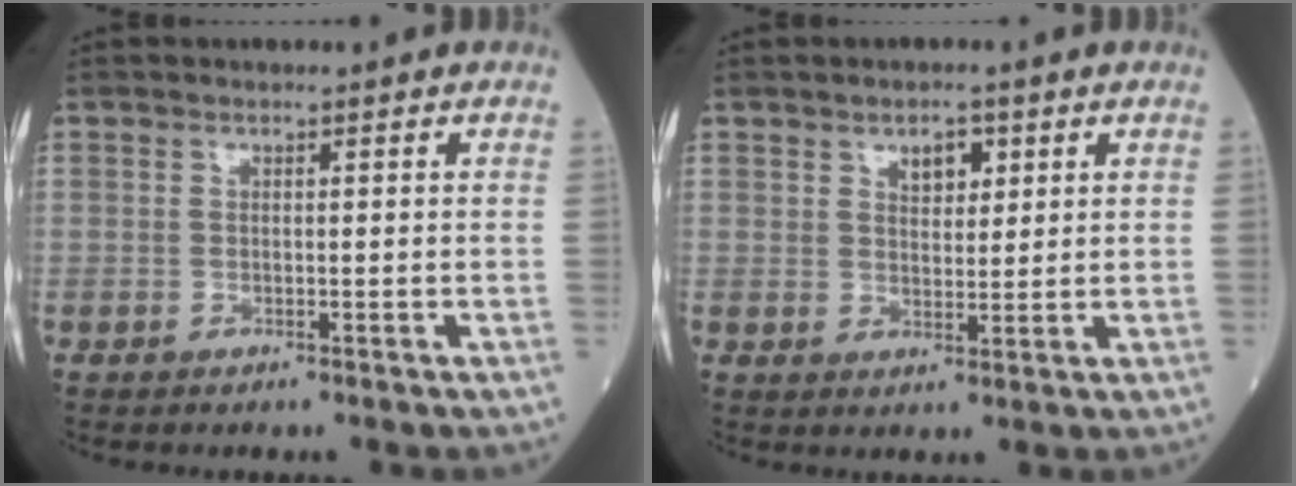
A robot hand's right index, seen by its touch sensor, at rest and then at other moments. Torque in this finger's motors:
{"motor_torque": [0.01, 0.05, 0.02, 0.00]}